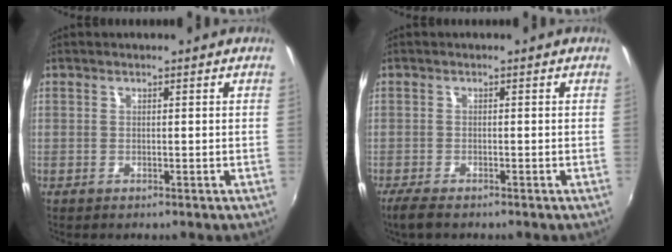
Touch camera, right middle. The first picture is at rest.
{"total": 3.4, "force": [-2.7, 0.8, 2.0], "torque": [-0.049, -0.013, -0.051]}